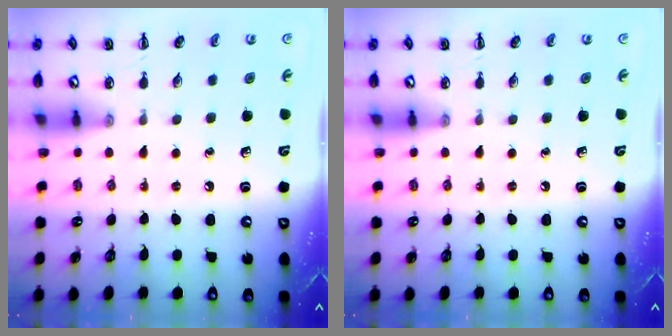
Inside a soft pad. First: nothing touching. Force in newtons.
{"total": 0.0}